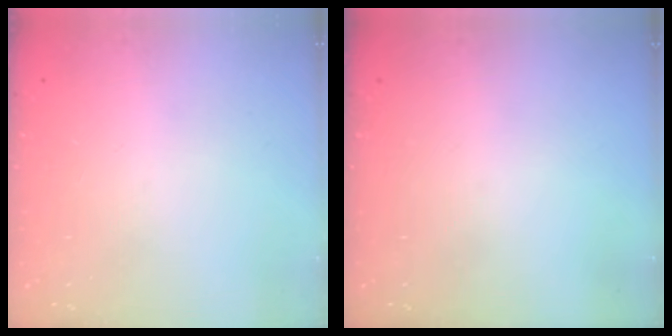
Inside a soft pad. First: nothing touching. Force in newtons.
{"total": 0.0}